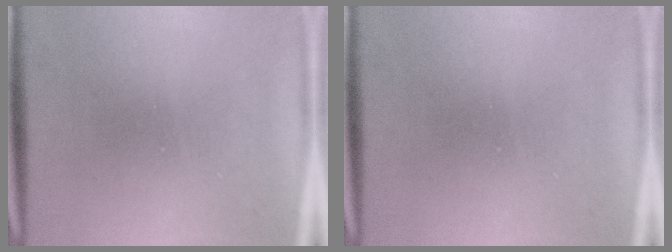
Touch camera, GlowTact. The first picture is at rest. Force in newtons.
{"total": 0.0}